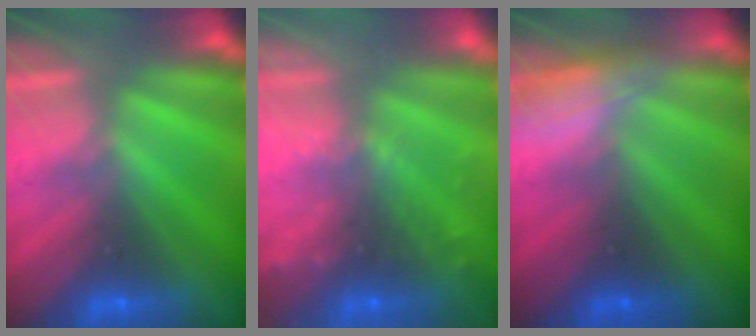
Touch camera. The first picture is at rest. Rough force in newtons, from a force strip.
{"total": 6.1}
{"total": 3.0}